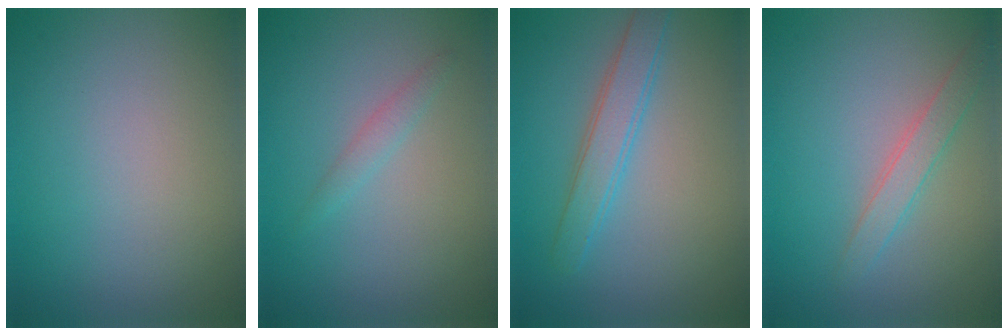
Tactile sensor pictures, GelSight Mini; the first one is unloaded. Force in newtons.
{"total": 1.1, "press": 1.1, "slide": 0.1}
{"total": 2.9, "press": 2.9, "slide": 0.1}
{"total": 2.0, "press": 2.0, "slide": 0.1}